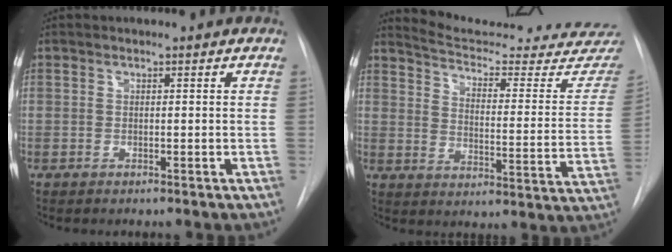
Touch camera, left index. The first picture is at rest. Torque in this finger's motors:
{"motor_torque": [0.87, -1.27, -0.09, -0.02]}